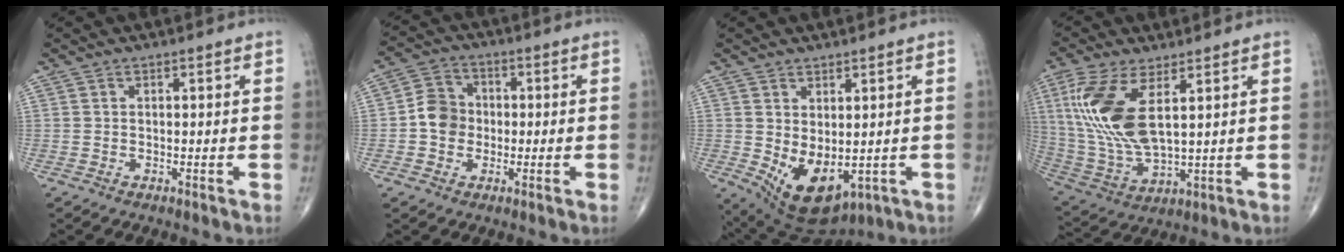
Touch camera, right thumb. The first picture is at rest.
{"total": 6.6, "force": [-0.7, 5.8, 3.1], "torque": [-0.034, 0.018, -0.024]}
{"total": 10.4, "force": [-1.2, 5.8, 8.5], "torque": [-0.130, -0.009, 0.011]}
{"total": 15.5, "force": [4.7, 6.3, 13.3], "torque": [-0.297, -0.019, 0.105]}